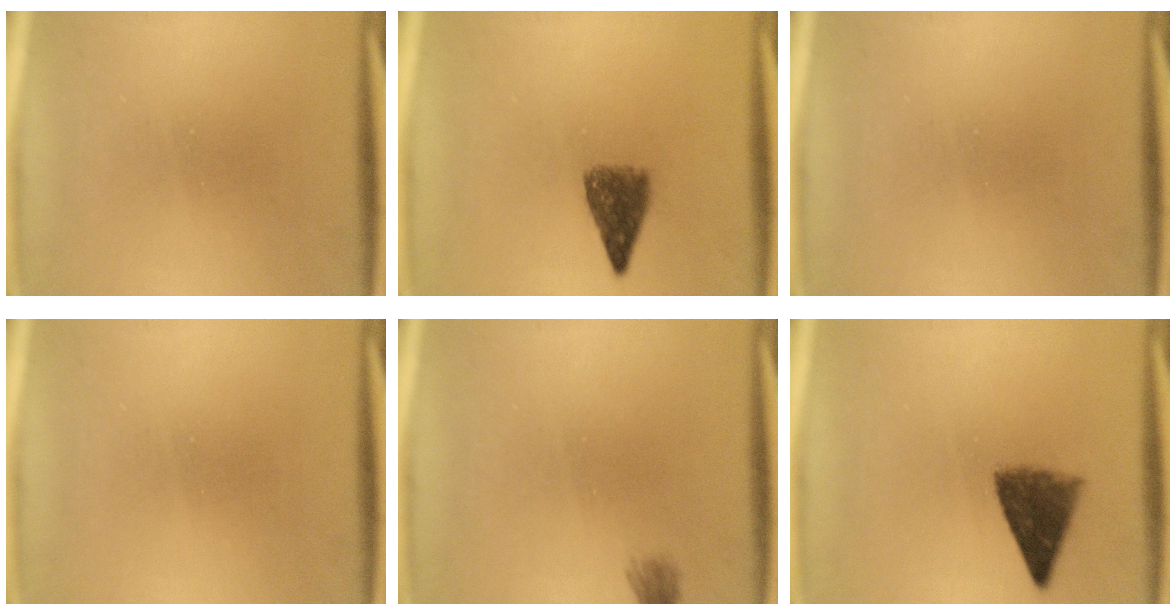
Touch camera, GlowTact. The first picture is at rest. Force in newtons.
{"total": 4.5}
{"total": 0.0}
{"total": 0.0}
{"total": 1.9}
{"total": 5.6}